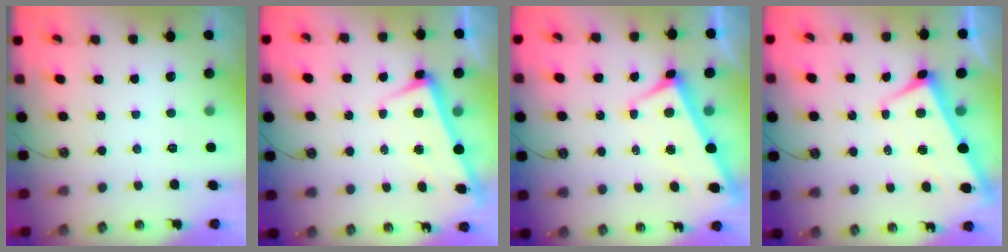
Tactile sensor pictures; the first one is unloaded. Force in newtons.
{"total": 2.5, "press": 2.4, "slide": 0.6}
{"total": 3.0, "press": 2.9, "slide": 0.9}
{"total": 1.6, "press": 1.3, "slide": 1.0}